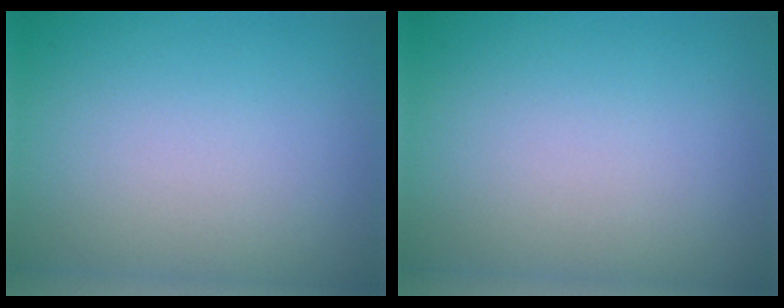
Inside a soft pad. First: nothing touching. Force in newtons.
{"total": 0.0}